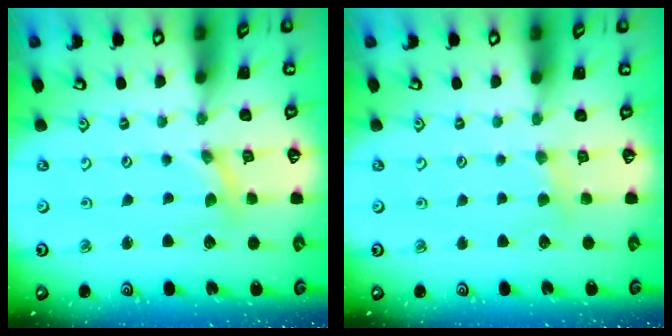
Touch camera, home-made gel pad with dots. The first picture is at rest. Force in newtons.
{"total": 3.5, "press": 3.4, "slide": 0.6}